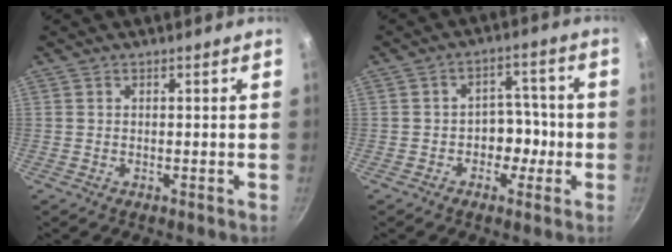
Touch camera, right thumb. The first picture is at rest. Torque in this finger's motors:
{"motor_torque": [-0.04, -0.19, 0.27, -0.30, 0.11]}